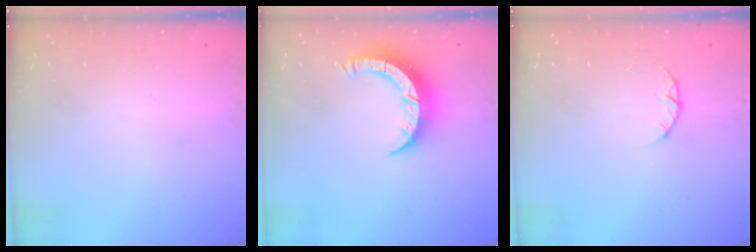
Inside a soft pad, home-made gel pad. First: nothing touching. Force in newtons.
{"total": 7.7, "press": 7.7, "slide": 0.4}
{"total": 1.4, "press": 1.3, "slide": 0.3}